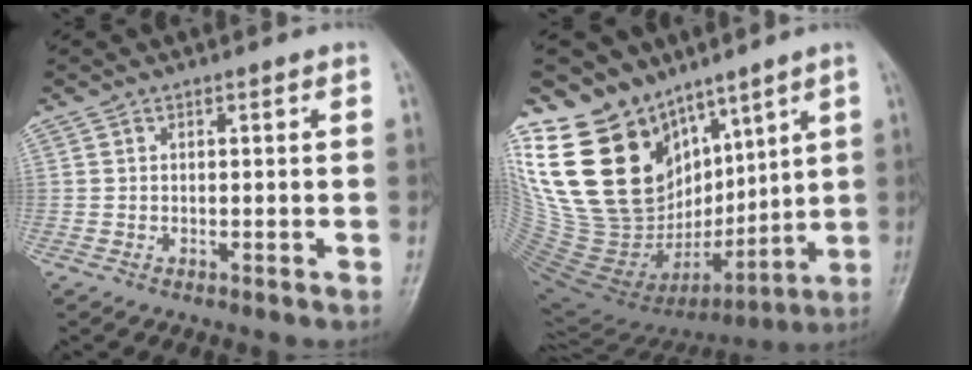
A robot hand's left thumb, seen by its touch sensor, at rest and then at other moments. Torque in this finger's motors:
{"motor_torque": [2.17, 1.70, 1.29, -1.48, 0.90]}